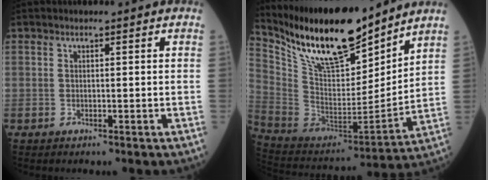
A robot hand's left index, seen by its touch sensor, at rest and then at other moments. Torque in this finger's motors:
{"motor_torque": [0.35, -0.42, 0.33, 0.10]}